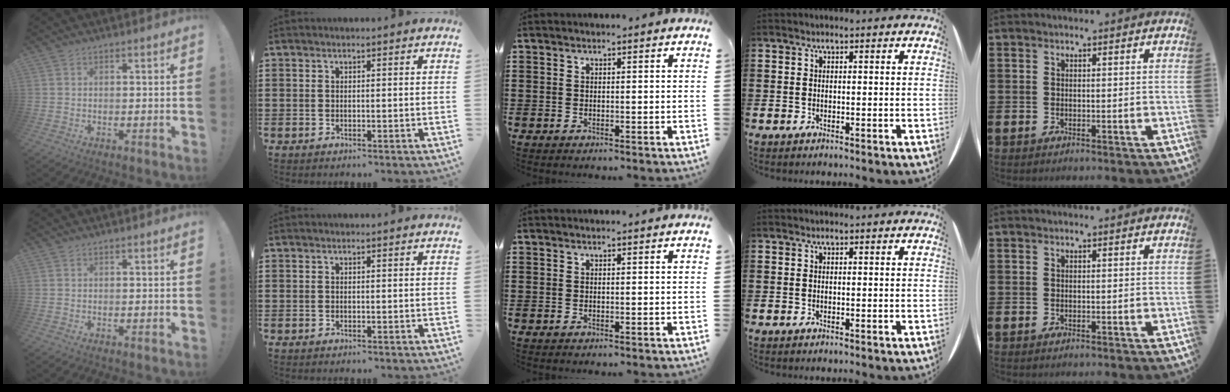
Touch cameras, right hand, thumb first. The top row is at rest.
{}